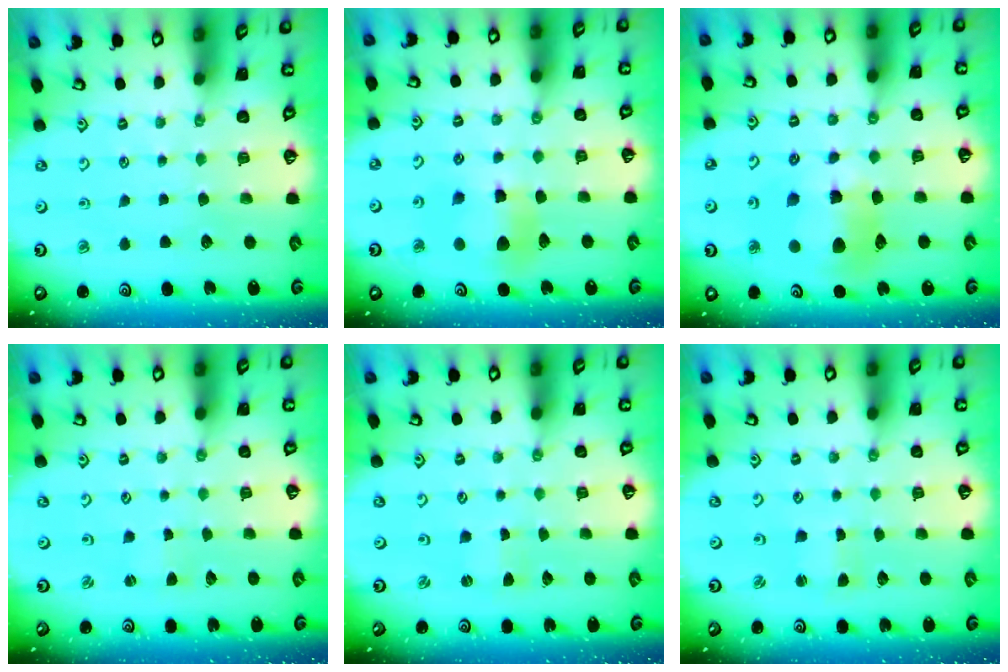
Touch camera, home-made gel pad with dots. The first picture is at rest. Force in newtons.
{"total": 8.9, "press": 8.8, "slide": 1.2}
{"total": 13.3, "press": 13.2, "slide": 1.7}
{"total": 0.6, "press": 0.6, "slide": 0.1}
{"total": 0.0}
{"total": 0.9, "press": 0.9, "slide": 0.1}